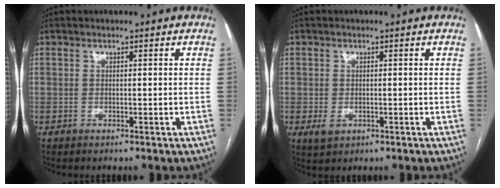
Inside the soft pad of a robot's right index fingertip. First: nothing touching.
{"total": 2.4, "force": [-0.5, 2.0, 1.1], "torque": [-0.018, -0.001, 0.001]}